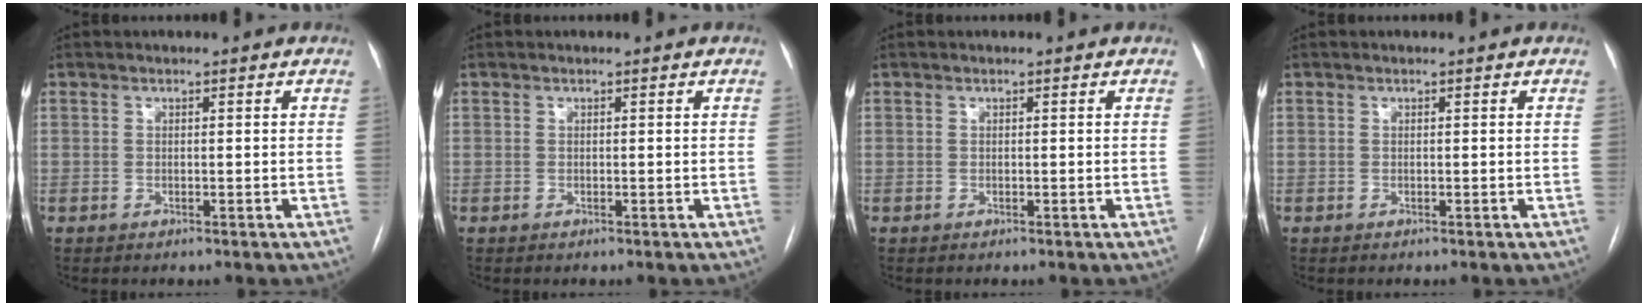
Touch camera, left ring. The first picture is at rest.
{"total": 0.0}
{"total": 0.0}
{"total": 0.0}